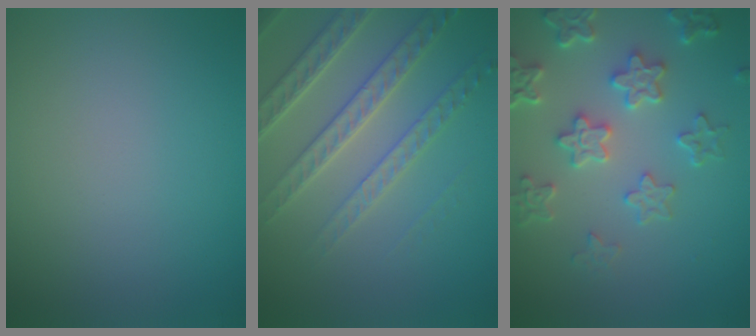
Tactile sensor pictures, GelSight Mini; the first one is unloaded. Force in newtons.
{"total": 4.3, "press": 4.2, "slide": 1.1}
{"total": 5.1, "press": 4.2, "slide": 2.9}